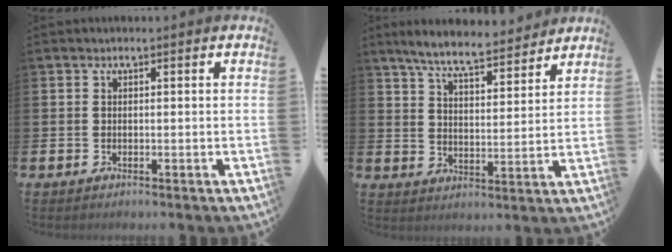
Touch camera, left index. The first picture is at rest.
{"total": 7.4, "force": [6.9, 0.9, 2.6], "torque": [-0.069, -0.040, 0.119]}